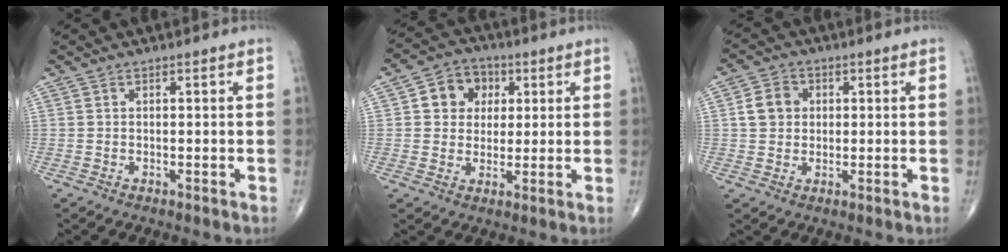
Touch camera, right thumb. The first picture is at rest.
{"total": 8.2, "force": [2.2, 7.0, 3.7], "torque": [-0.018, 0.001, 0.029]}
{"total": 5.3, "force": [0.8, 4.6, 2.6], "torque": [-0.034, 0.006, 0.010]}